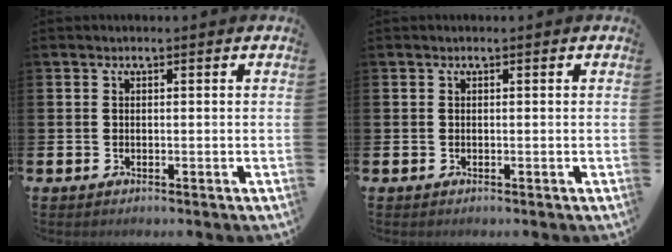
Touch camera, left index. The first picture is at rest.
{"total": 0.0}